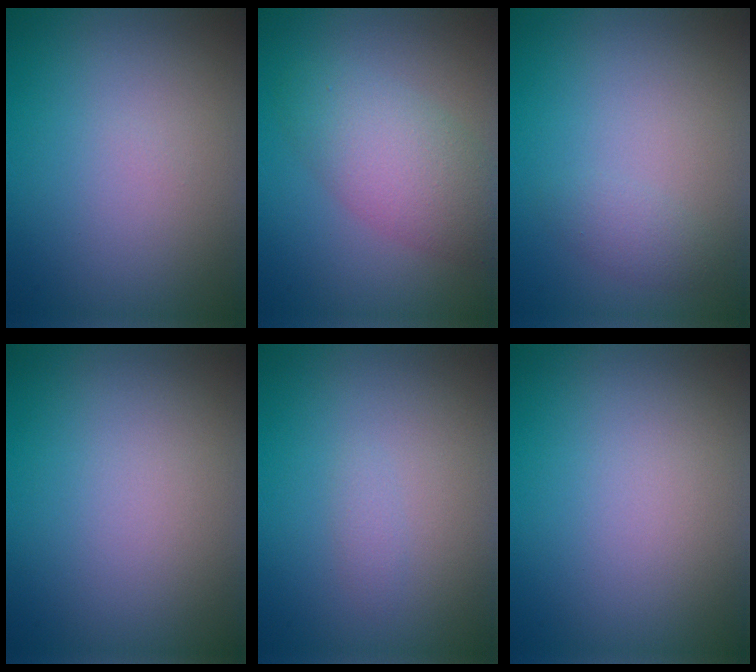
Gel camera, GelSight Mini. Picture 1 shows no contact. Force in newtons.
{"total": 4.6, "press": 4.6, "slide": 0.1}
{"total": 2.3, "press": 2.3, "slide": 0.2}
{"total": 0.0}
{"total": 0.6, "press": 0.6, "slide": 0.0}
{"total": 0.0}